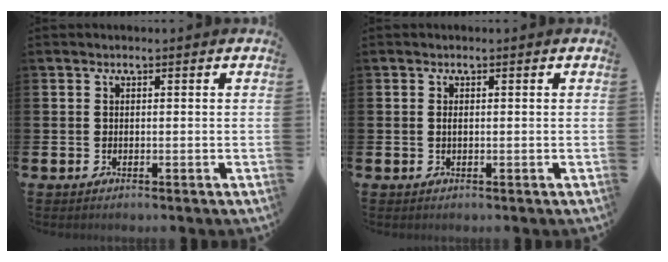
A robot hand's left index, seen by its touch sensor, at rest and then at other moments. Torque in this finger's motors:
{"motor_torque": [0.16, 0.14, -0.01, 0.00]}